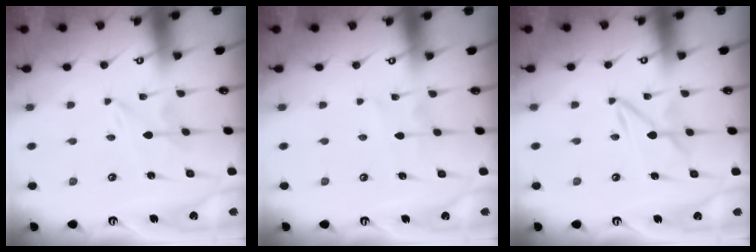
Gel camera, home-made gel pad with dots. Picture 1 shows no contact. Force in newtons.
{"total": 2.7, "press": 2.7, "slide": 0.3}
{"total": 2.1, "press": 2.1, "slide": 0.2}